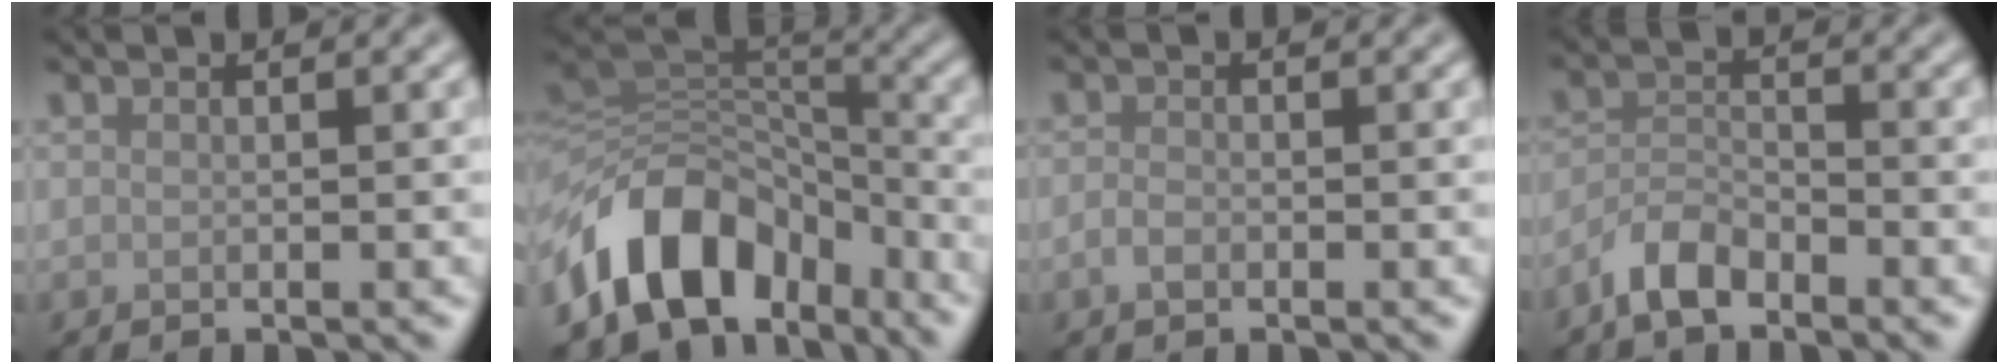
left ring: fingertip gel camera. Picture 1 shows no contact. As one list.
[{"total": 10.4, "force": [-5.7, 6.9, 5.4], "torque": [-0.082, 0.015, -0.110]}, {"total": 1.1, "force": [-0.5, 0.7, 0.7], "torque": [-0.017, 0.000, -0.012]}, {"total": 3.2, "force": [-2.6, 1.1, 1.5], "torque": [-0.032, 0.005, -0.060]}]